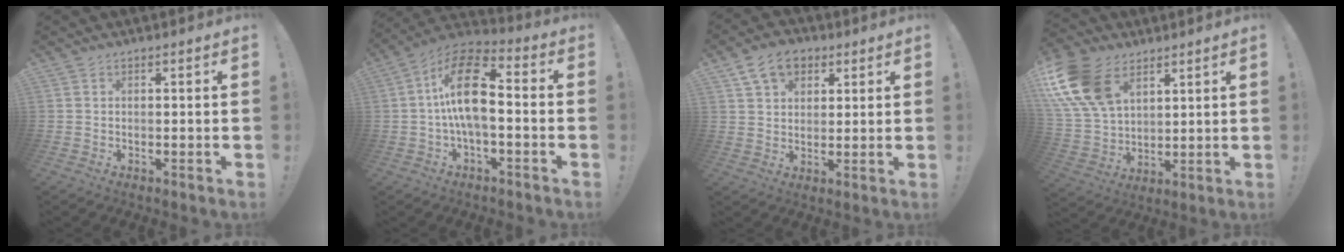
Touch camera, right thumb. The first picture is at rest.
{"total": 16.2, "force": [0.0, 7.6, 14.3], "torque": [-0.254, 0.013, -0.002]}
{"total": 9.9, "force": [5.2, 7.1, 4.6], "torque": [-0.069, -0.013, 0.101]}
{"total": 18.4, "force": [8.8, 12.1, 10.6], "torque": [-0.220, -0.043, 0.168]}